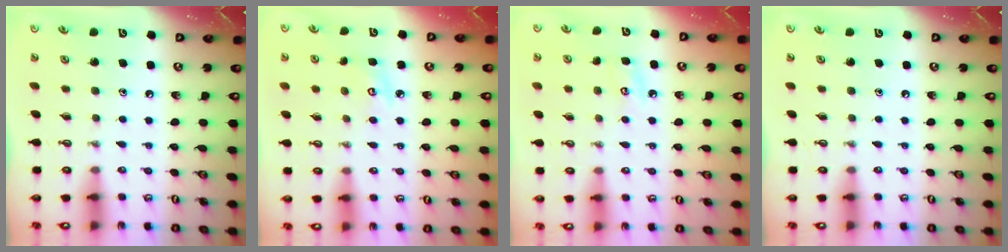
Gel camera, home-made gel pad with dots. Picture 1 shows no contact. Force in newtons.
{"total": 4.6, "press": 4.6, "slide": 0.5}
{"total": 5.0, "press": 5.0, "slide": 0.2}
{"total": 0.0}